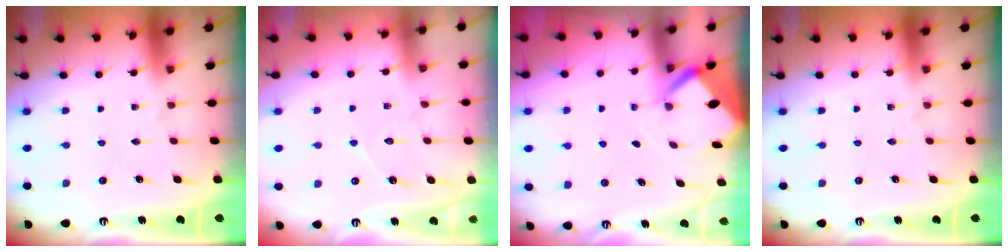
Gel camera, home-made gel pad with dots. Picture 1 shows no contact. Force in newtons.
{"total": 5.3, "press": 5.3, "slide": 0.3}
{"total": 3.0, "press": 3.0, "slide": 0.2}
{"total": 0.0}